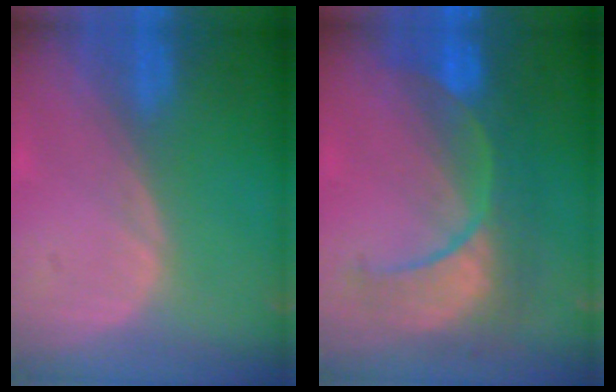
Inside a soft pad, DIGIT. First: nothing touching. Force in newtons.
{"total": 9.4, "press": 9.4, "slide": 0.7}